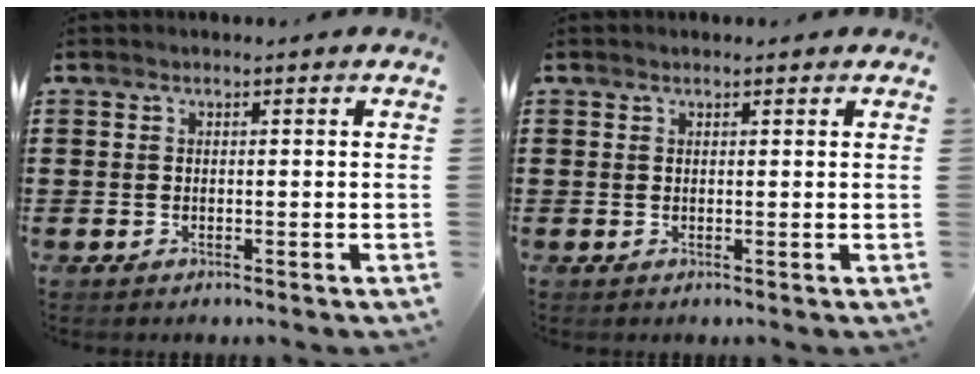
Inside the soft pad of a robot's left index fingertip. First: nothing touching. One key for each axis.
{"total": 0.5, "fx": 0.4, "fy": 0.3, "fz": 0.2, "tx": -0.005, "ty": 0.003, "tz": 0.007}